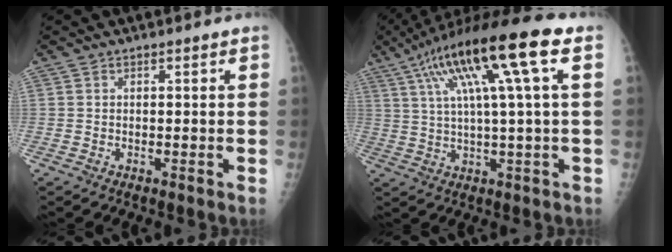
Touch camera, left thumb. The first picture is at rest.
{"total": 17.6, "force": [6.6, 1.8, 16.2], "torque": [-0.291, 0.022, 0.108]}